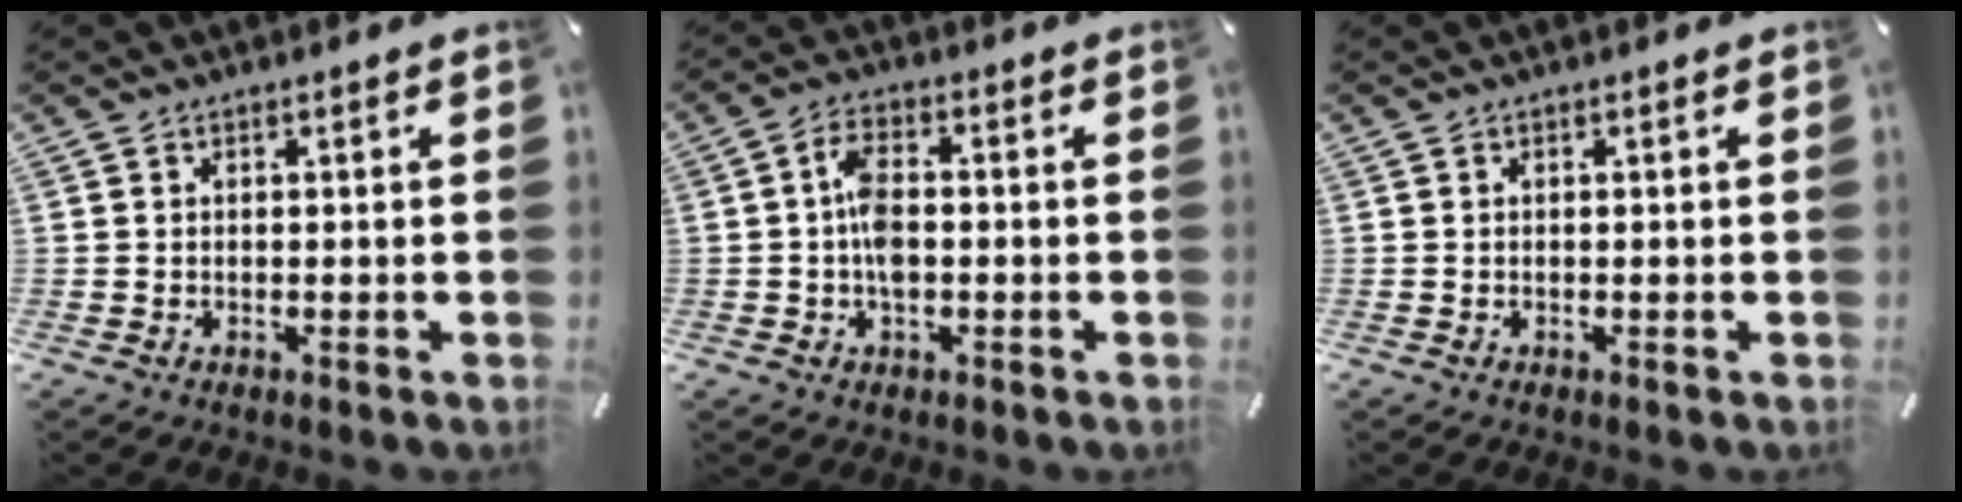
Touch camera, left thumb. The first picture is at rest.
{"total": 6.0, "force": [-0.7, 3.2, 5.1], "torque": [-0.103, 0.006, -0.014]}
{"total": 0.0}